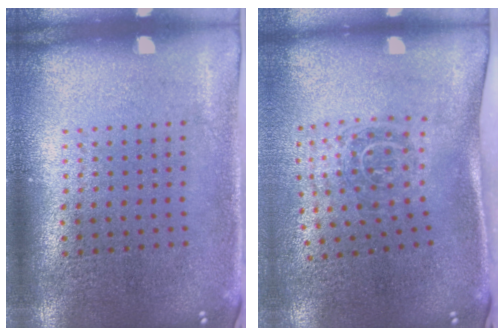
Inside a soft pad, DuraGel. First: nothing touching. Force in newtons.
{"total": 1.8, "press": 1.2, "slide": 1.4}